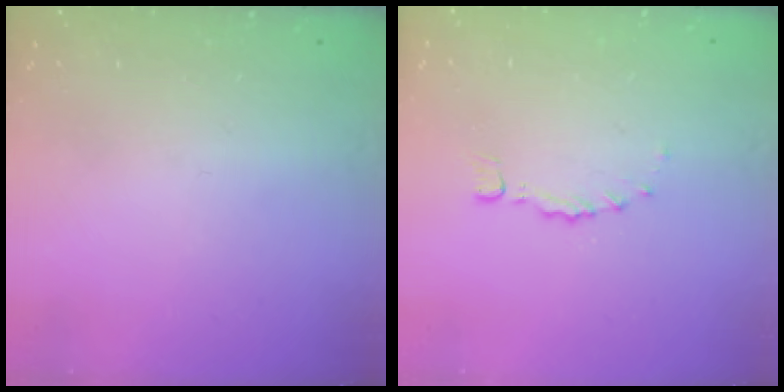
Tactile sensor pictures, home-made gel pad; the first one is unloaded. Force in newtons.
{"total": 0.0}